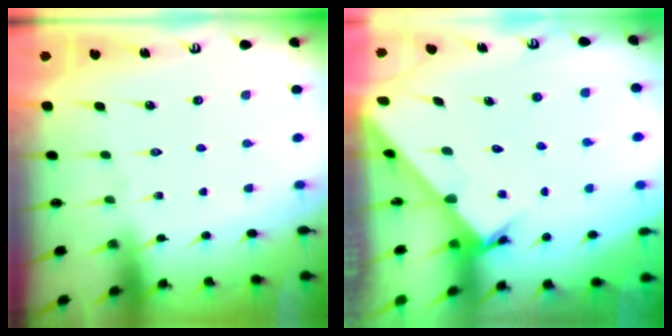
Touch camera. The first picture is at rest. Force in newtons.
{"total": 2.3, "press": 2.3, "slide": 0.1}